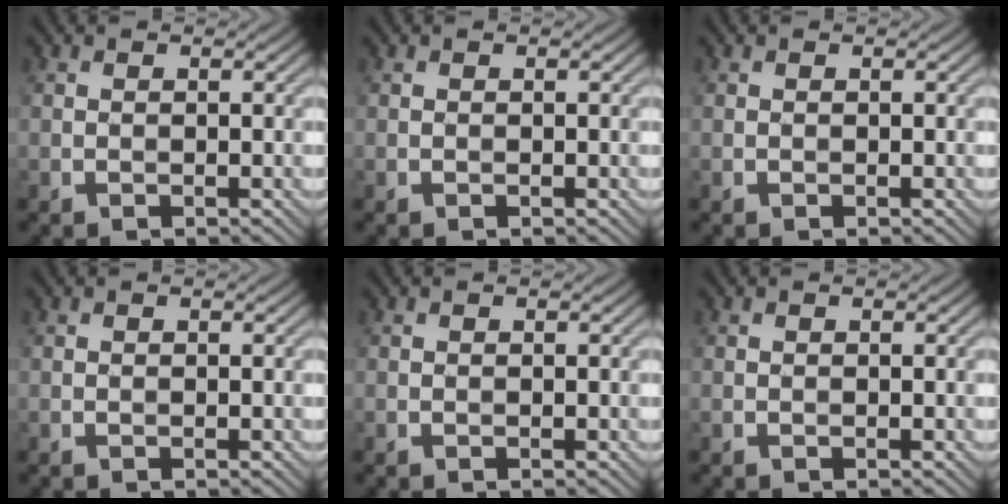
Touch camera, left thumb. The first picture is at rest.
{"total": 0.0}
{"total": 0.0}
{"total": 0.0}
{"total": 0.0}
{"total": 0.0}